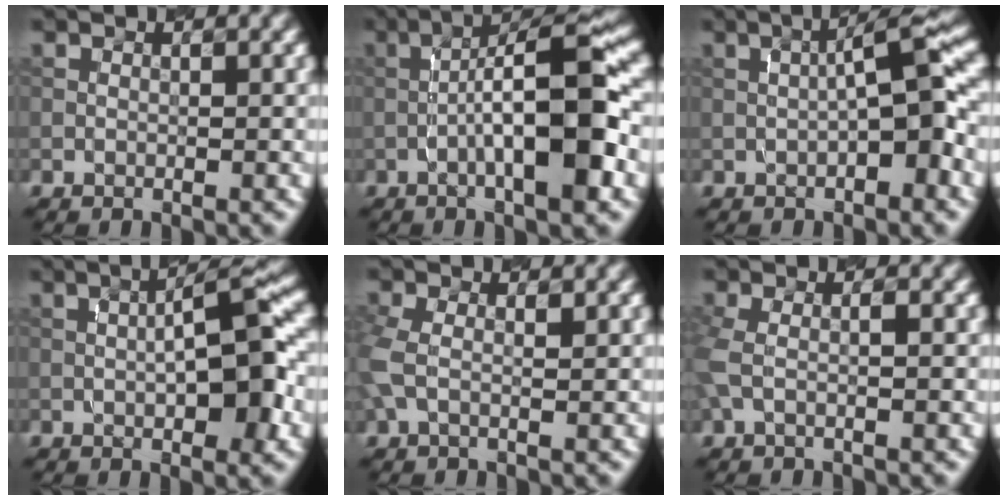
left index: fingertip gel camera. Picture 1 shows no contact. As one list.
[{"total": 9.5, "force": [-2.2, 1.8, 9.0], "torque": [-0.129, 0.025, -0.042]}, {"total": 5.9, "force": [-0.2, 1.3, 5.7], "torque": [-0.089, 0.015, -0.006]}, {"total": 7.3, "force": [0.1, 1.9, 7.1], "torque": [-0.104, 0.009, -0.002]}, {"total": 3.0, "force": [0.2, 1.6, 2.5], "torque": [-0.070, 0.001, -0.003]}, {"total": 2.3, "force": [-0.1, 0.8, 2.1], "torque": [-0.056, -0.003, -0.008]}]